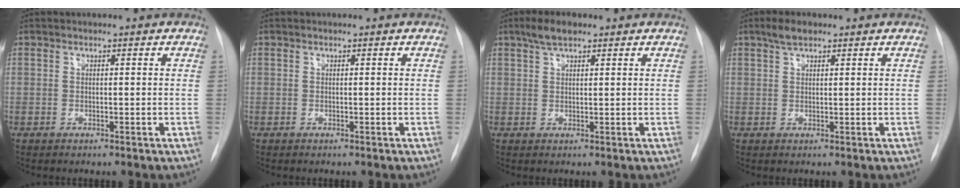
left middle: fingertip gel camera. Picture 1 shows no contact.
{"total": 0.0}
{"total": 3.4, "force": [2.4, 1.1, 2.2], "torque": [-0.047, 0.010, 0.044]}
{"total": 2.6, "force": [1.8, 0.9, 1.6], "torque": [-0.033, 0.009, 0.033]}